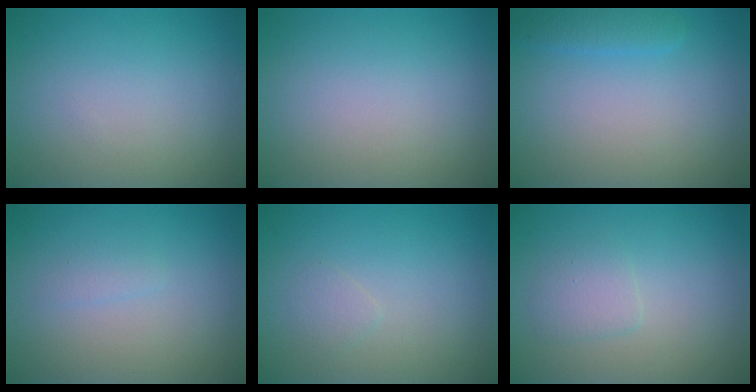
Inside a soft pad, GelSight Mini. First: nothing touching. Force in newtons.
{"total": 0.0}
{"total": 1.5, "press": 1.5, "slide": 0.2}
{"total": 0.7, "press": 0.7, "slide": 0.0}
{"total": 0.8, "press": 0.8, "slide": 0.1}
{"total": 1.6, "press": 1.6, "slide": 0.1}